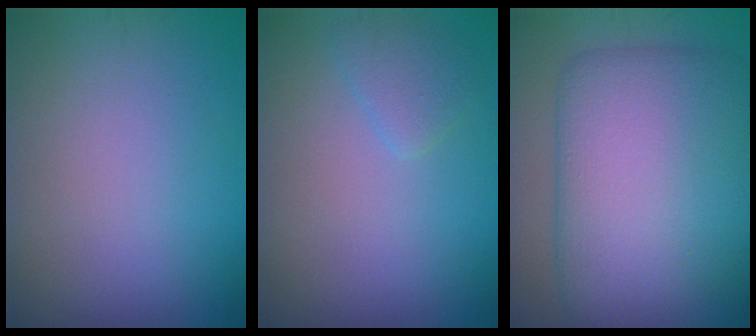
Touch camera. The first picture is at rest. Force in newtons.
{"total": 1.5, "press": 1.5, "slide": 0.1}
{"total": 12.3, "press": 12.3, "slide": 0.2}